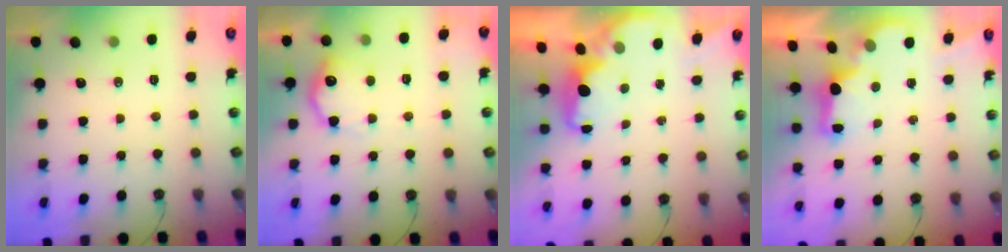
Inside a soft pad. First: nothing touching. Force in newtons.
{"total": 12.9, "press": 12.9, "slide": 0.7}
{"total": 2.4, "press": 2.3, "slide": 0.8}
{"total": 2.3, "press": 2.2, "slide": 0.8}